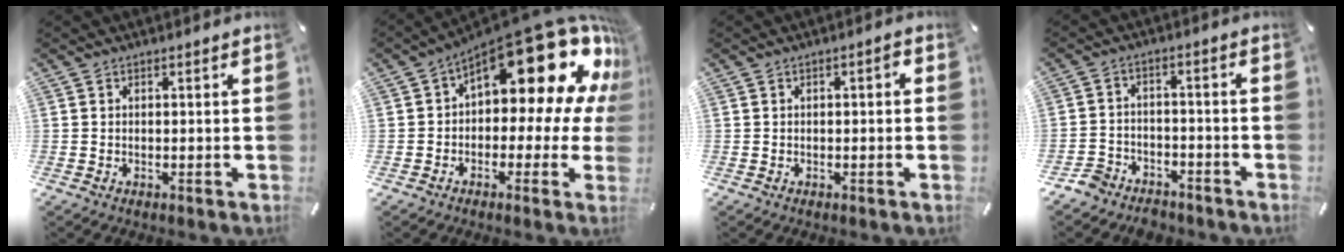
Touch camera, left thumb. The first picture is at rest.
{"total": 23.6, "force": [10.6, 10.9, 18.0], "torque": [-0.256, -0.079, 0.179]}
{"total": 1.6, "force": [-0.2, 0.6, 1.4], "torque": [-0.028, 0.007, -0.006]}
{"total": 6.0, "force": [-4.8, 3.4, 1.0], "torque": [-0.029, 0.024, -0.097]}